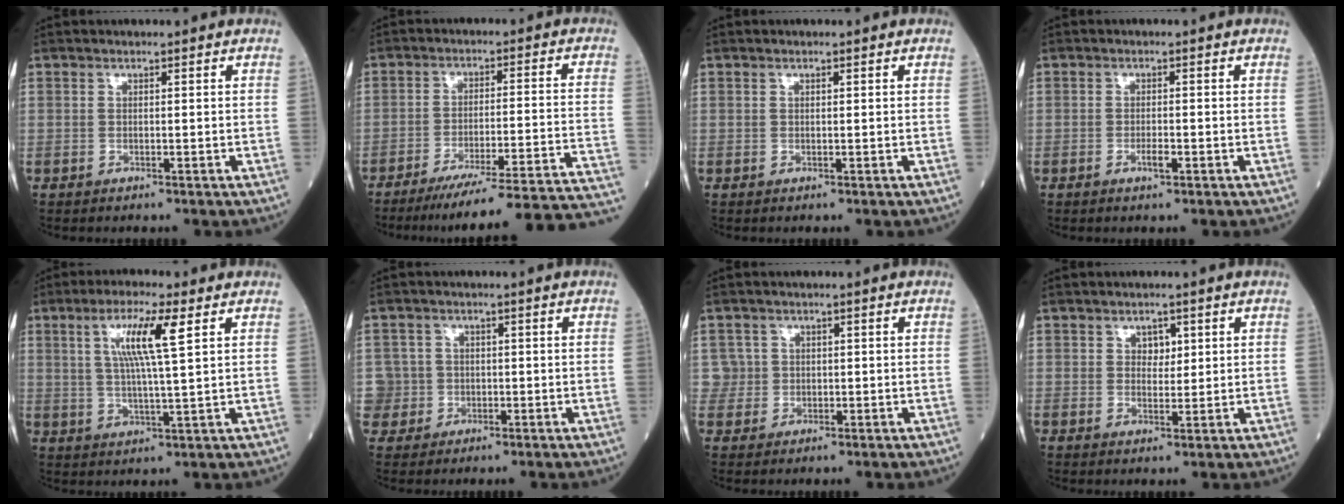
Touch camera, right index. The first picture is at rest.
{"total": 23.6, "force": [-21.3, -1.8, 9.9], "torque": [-0.060, -0.022, -0.284]}
{"total": 0.0}
{"total": 1.6, "force": [-0.7, 0.3, 1.4], "torque": [-0.027, -0.001, -0.013]}
{"total": 8.4, "force": [3.1, 0.0, 7.8], "torque": [-0.149, 0.005, 0.057]}
{"total": 3.6, "force": [-0.5, 3.5, -0.7], "torque": [0.022, 0.012, -0.012]}
{"total": 2.3, "force": [0.3, 2.2, -0.5], "torque": [0.024, 0.007, 0.001]}
{"total": 2.4, "force": [1.0, 1.6, 1.5], "torque": [-0.016, 0.000, 0.015]}